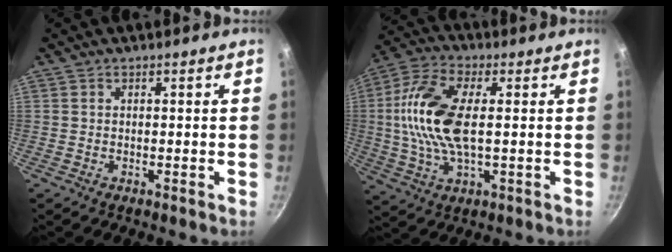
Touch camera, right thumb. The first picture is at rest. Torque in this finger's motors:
{"motor_torque": [1.61, 1.97, 1.30, -0.36, 0.46]}